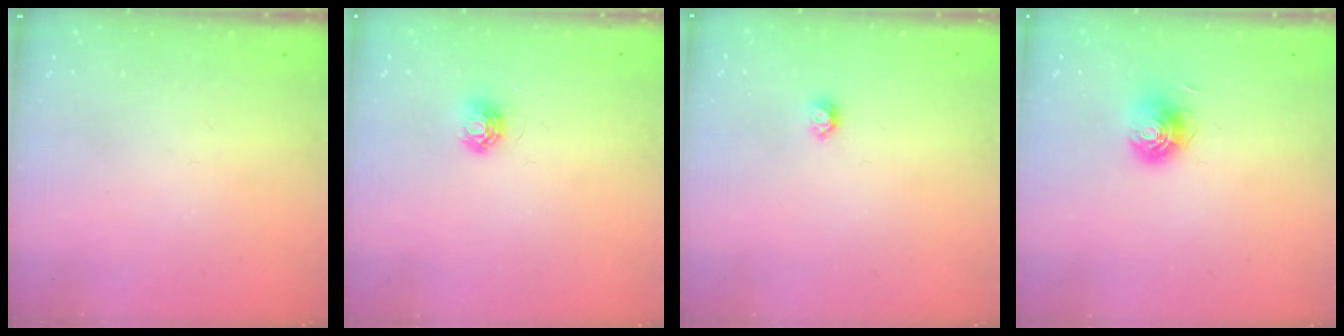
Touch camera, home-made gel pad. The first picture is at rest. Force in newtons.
{"total": 5.4, "press": 5.4, "slide": 0.3}
{"total": 3.9, "press": 3.9, "slide": 0.6}
{"total": 7.0, "press": 7.0, "slide": 0.5}